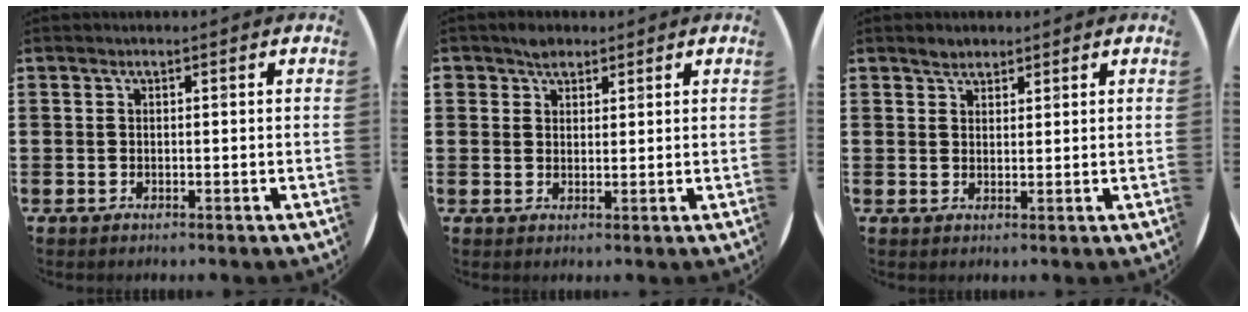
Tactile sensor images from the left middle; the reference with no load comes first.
{"total": 2.2, "force": [1.8, 1.2, 0.2], "torque": [0.001, -0.002, 0.035]}
{"total": 1.9, "force": [1.7, 0.8, 0.2], "torque": [-0.007, 0.004, 0.033]}